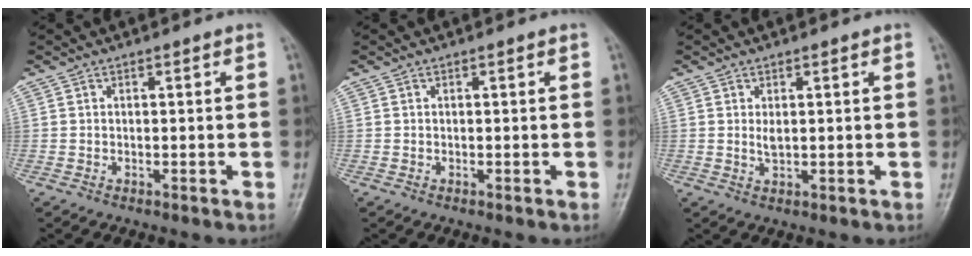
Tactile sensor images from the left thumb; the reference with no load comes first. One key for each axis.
{"total": 0.0}
{"total": 1.8, "fx": 0.5, "fy": 0.9, "fz": 1.5, "tx": -0.023, "ty": -0.006, "tz": 0.011}